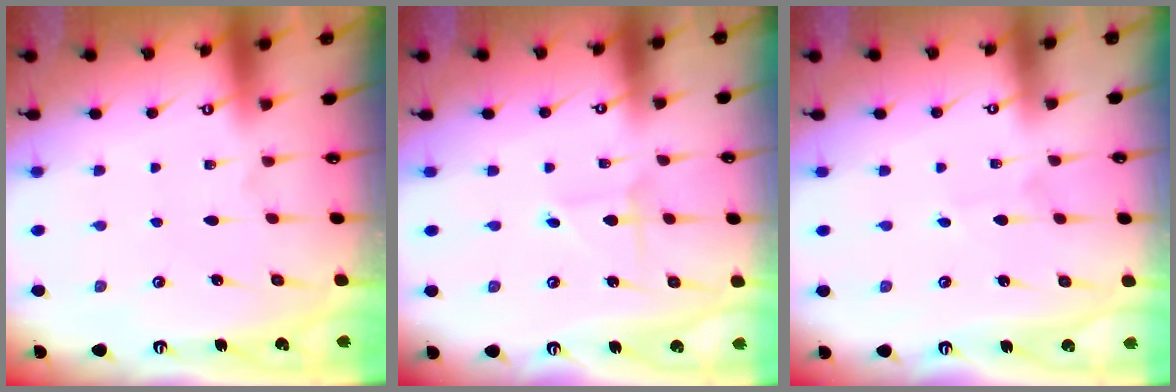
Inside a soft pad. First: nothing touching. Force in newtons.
{"total": 0.8, "press": 0.8, "slide": 0.0}
{"total": 1.7, "press": 1.7, "slide": 0.1}